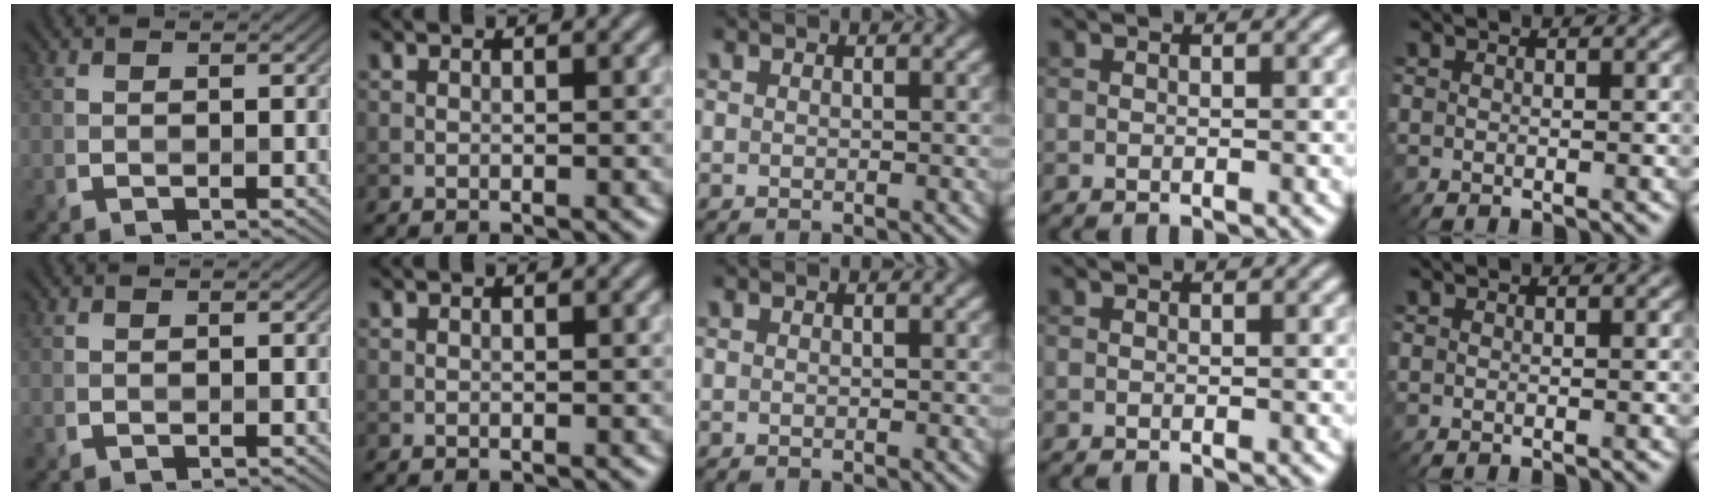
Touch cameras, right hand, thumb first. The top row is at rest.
{}